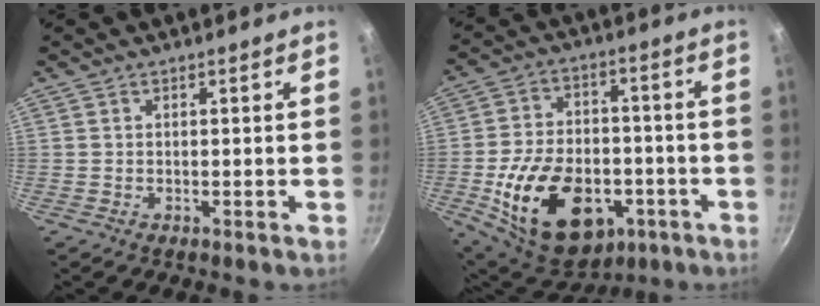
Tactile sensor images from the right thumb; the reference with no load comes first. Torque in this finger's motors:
{"motor_torque": [0.01, 1.07, 1.06, -0.69, 0.32]}